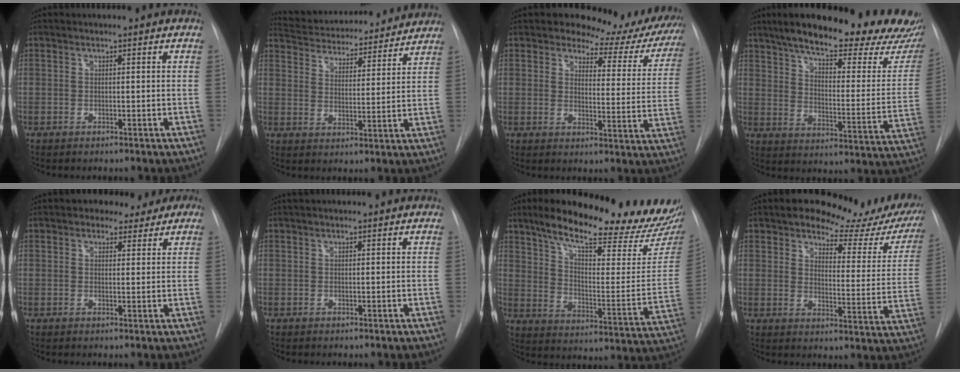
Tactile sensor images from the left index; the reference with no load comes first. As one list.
[{"total": 19.8, "force": [18.5, 4.4, 5.5], "torque": [-0.095, 0.017, 0.257]}, {"total": 19.0, "force": [17.4, 5.5, 5.4], "torque": [-0.047, -0.076, 0.187]}, {"total": 27.8, "force": [22.5, 5.8, 15.2], "torque": [-0.219, -0.032, 0.286]}, {"total": 4.8, "force": [3.7, 2.8, 1.0], "torque": [-0.005, 0.009, 0.040]}, {"total": 2.9, "force": [2.6, 0.2, 1.2], "torque": [-0.014, 0.036, 0.039]}, {"total": 26.0, "force": [22.2, 4.6, 12.6], "torque": [-0.189, -0.063, 0.292]}, {"total": 20.0, "force": [17.8, 6.0, 6.7], "torque": [-0.066, -0.060, 0.193]}]